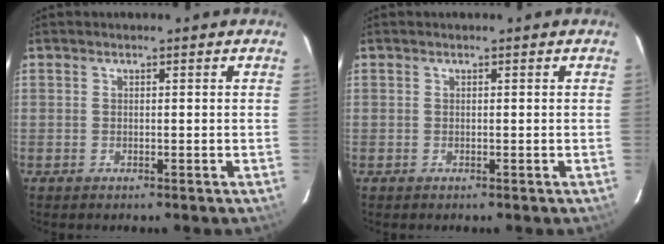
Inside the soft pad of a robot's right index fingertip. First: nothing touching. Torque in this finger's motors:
{"motor_torque": [0.00, 0.00, 0.00, 0.00]}